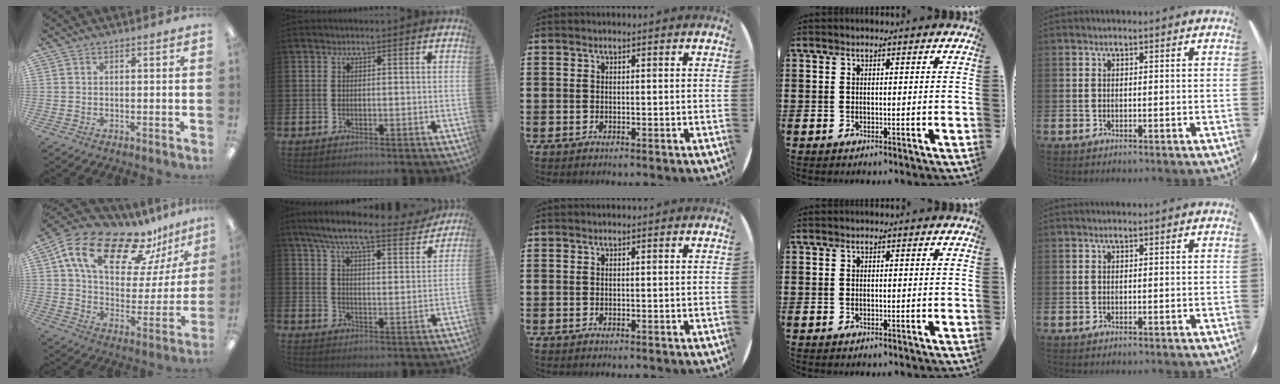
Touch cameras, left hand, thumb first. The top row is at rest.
{"thumb": {"total": 20.4, "force": [13.9, 9.8, 11.3], "torque": [-0.196, -0.086, 0.243]}, "index": {"total": 8.5, "force": [7.5, 0.9, 3.8], "torque": [-0.090, -0.043, 0.126]}}